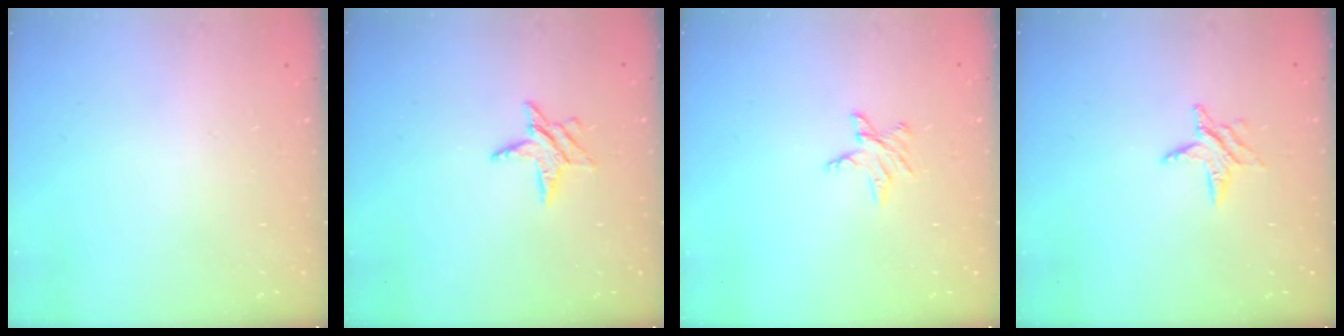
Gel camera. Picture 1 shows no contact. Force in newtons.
{"total": 6.5, "press": 6.5, "slide": 0.3}
{"total": 4.4, "press": 4.4, "slide": 0.6}
{"total": 5.8, "press": 5.8, "slide": 0.5}